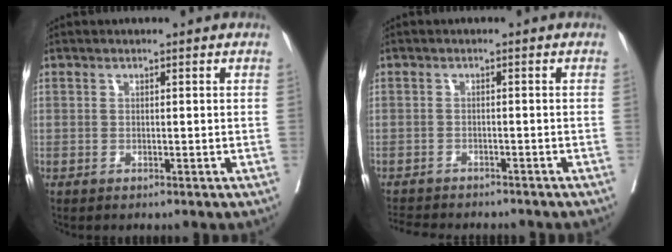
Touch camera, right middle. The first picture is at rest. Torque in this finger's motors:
{"motor_torque": [0.58, -0.74, 0.12, 0.01]}